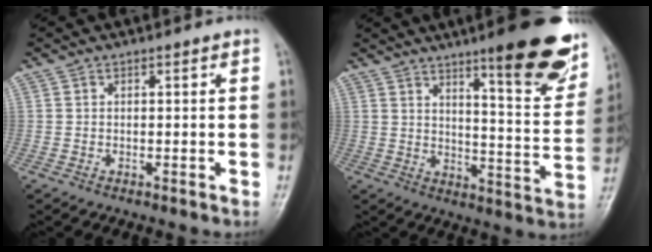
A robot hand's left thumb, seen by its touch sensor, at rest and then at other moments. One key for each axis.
{"total": 18.3, "fx": 11.7, "fy": 3.5, "fz": 13.7, "tx": -0.138, "ty": -0.070, "tz": 0.162}